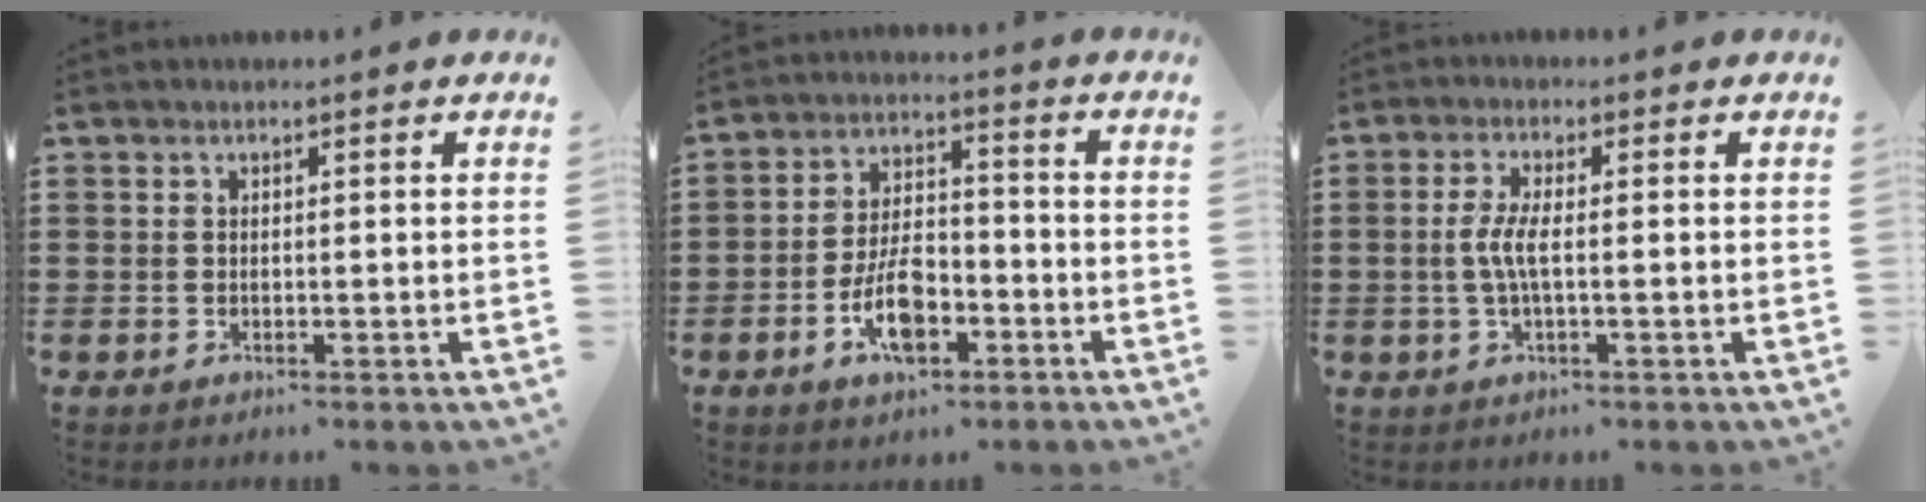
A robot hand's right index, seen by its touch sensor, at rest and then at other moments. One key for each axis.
{"total": 8.5, "fx": -3.6, "fy": 4.0, "fz": 6.6, "tx": -0.139, "ty": 0.003, "tz": -0.067}
{"total": 4.0, "fx": -0.4, "fy": 0.7, "fz": 3.9, "tx": -0.093, "ty": -0.007, "tz": -0.017}